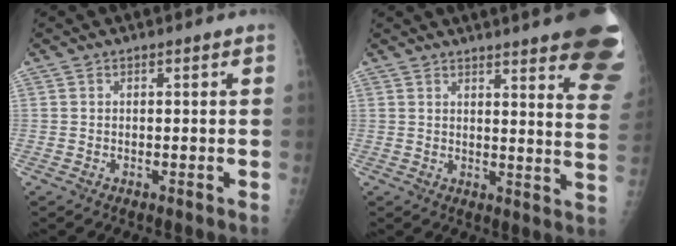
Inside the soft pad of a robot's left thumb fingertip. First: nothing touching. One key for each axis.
{"total": 21.5, "fx": 15.7, "fy": 3.4, "fz": 14.3, "tx": -0.136, "ty": -0.084, "tz": 0.172}